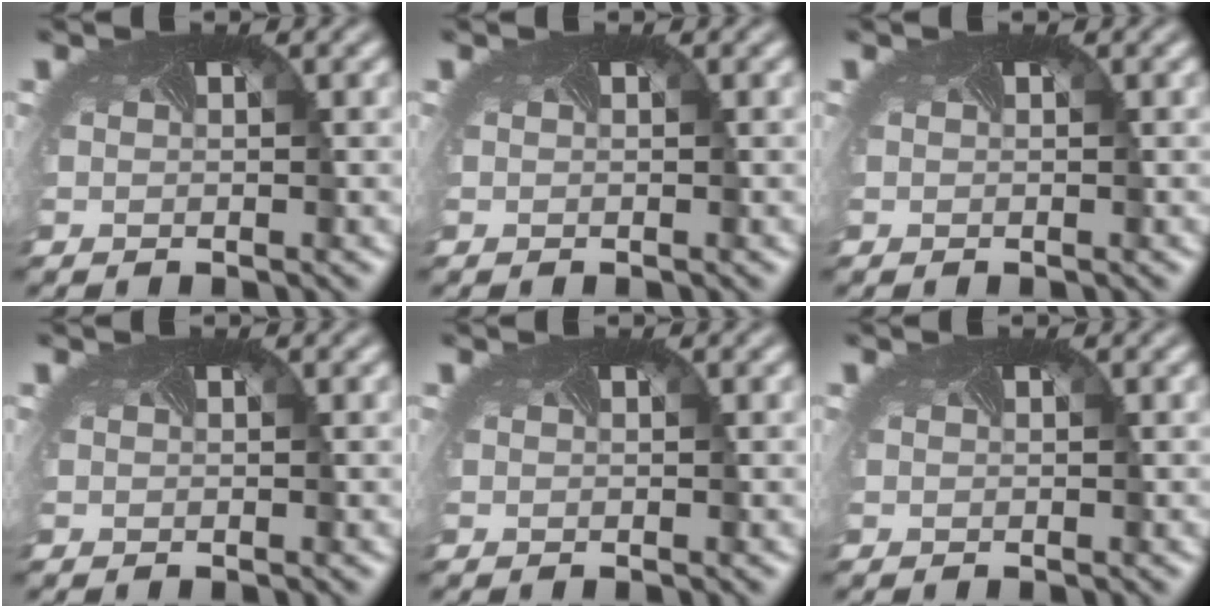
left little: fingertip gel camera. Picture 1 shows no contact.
{"total": 0.0}
{"total": 0.0}
{"total": 0.0}
{"total": 0.0}
{"total": 0.0}